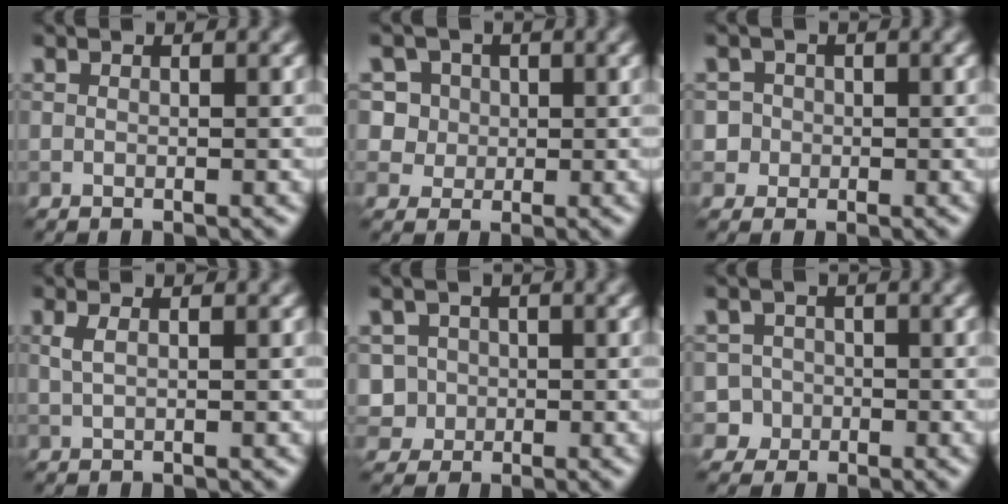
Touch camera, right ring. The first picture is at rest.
{"total": 7.0, "force": [2.8, 5.9, 2.7], "torque": [-0.041, 0.024, 0.024]}
{"total": 2.8, "force": [0.0, 2.8, 0.6], "torque": [0.012, 0.015, -0.004]}
{"total": 1.3, "force": [0.5, 0.5, 1.1], "torque": [-0.020, 0.002, 0.008]}
{"total": 3.6, "force": [-0.1, 3.5, 0.8], "torque": [-0.001, 0.017, -0.005]}
{"total": 3.4, "force": [-1.3, 3.1, 0.1], "torque": [0.030, 0.004, -0.032]}